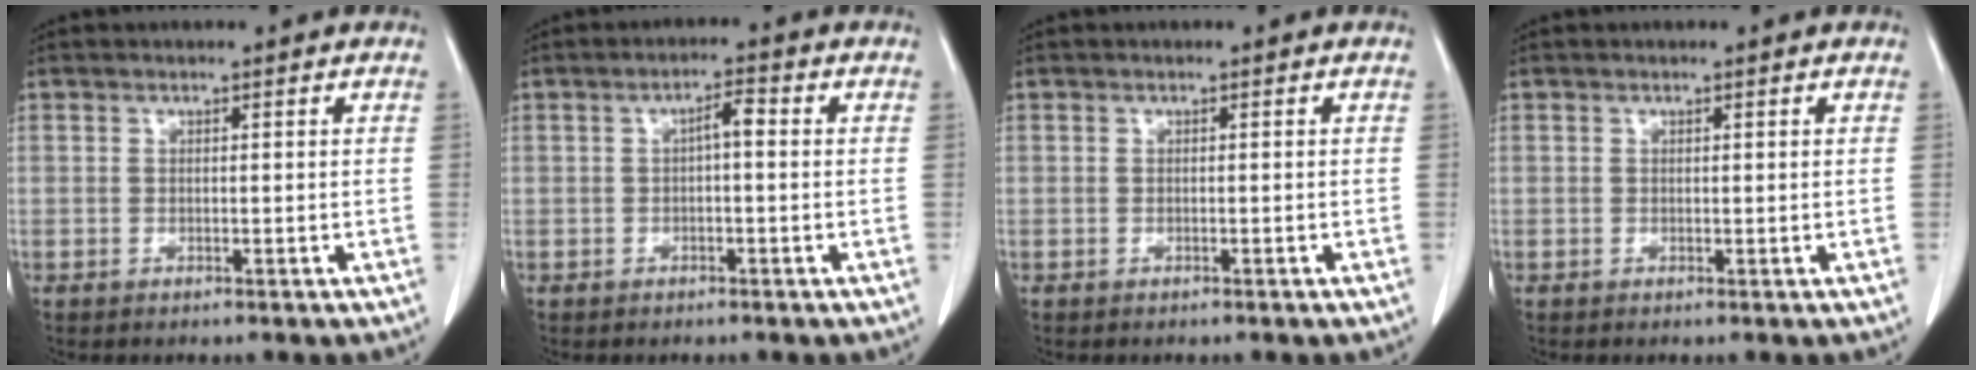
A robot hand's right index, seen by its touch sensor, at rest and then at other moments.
{"total": 2.7, "force": [0.2, 0.7, 2.6], "torque": [-0.041, 0.013, 0.003]}
{"total": 0.0}
{"total": 0.0}